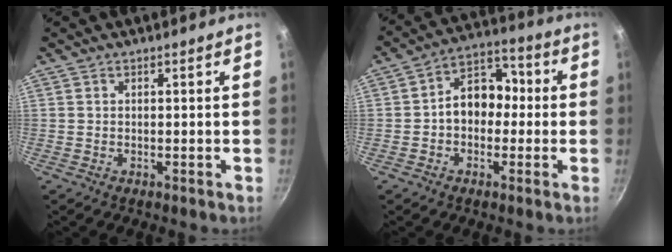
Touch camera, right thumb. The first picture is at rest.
{"total": 10.3, "force": [-0.5, 7.4, 7.1], "torque": [-0.080, 0.039, -0.022]}